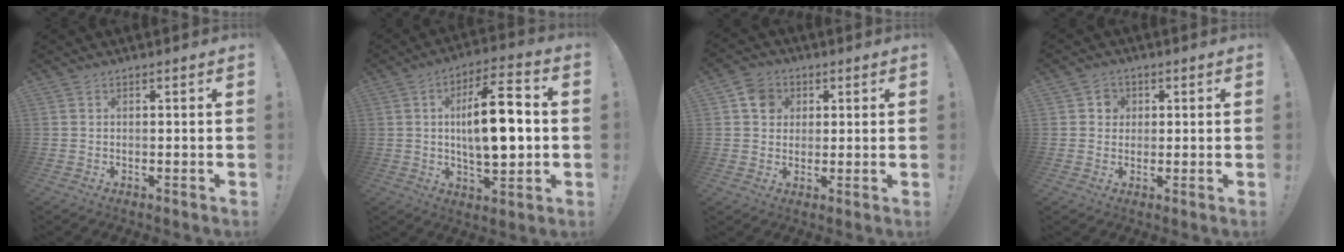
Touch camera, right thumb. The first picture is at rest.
{"total": 16.2, "force": [0.5, 6.3, 14.9], "torque": [-0.237, 0.000, -0.002]}
{"total": 7.0, "force": [2.2, 6.3, 2.2], "torque": [-0.028, -0.001, 0.043]}
{"total": 3.5, "force": [0.7, 3.3, 1.0], "torque": [-0.010, -0.001, 0.010]}